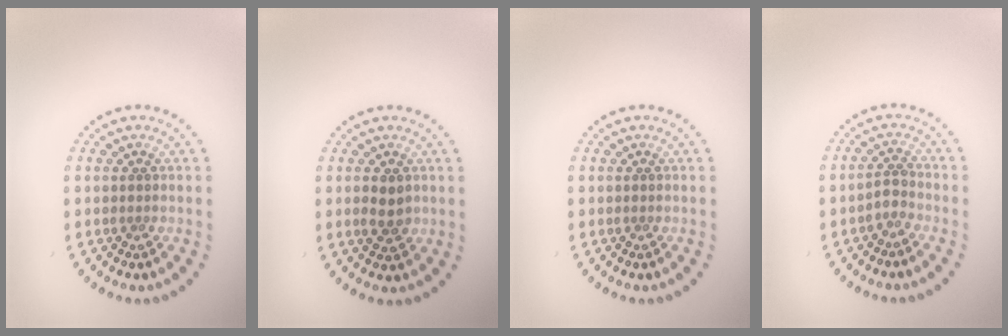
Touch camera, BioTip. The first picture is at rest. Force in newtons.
{"total": 2.1, "press": 2.1, "slide": 0.3}
{"total": 0.0}
{"total": 1.6, "press": 1.2, "slide": 1.0}